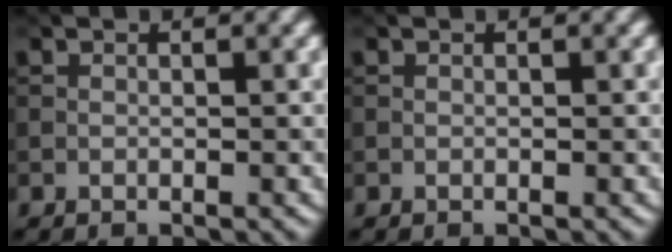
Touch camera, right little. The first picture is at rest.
{"total": 0.0}